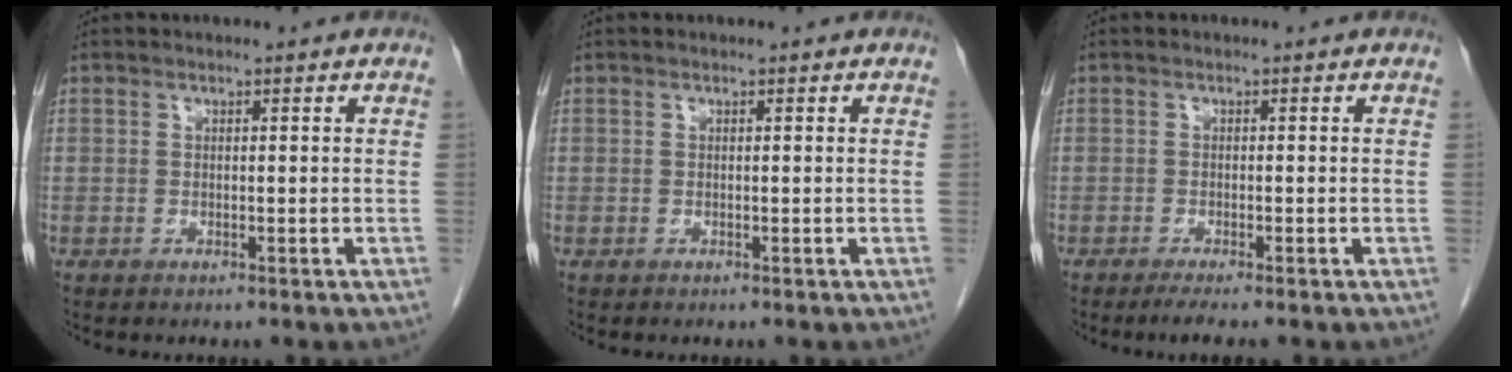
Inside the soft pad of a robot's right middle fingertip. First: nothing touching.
{"total": 0.0}
{"total": 2.3, "force": [-1.8, -0.3, 1.4], "torque": [-0.028, -0.007, -0.031]}